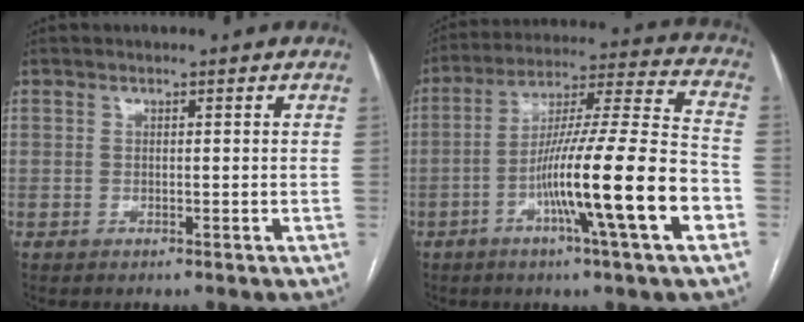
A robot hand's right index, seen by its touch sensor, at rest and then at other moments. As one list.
[{"total": 19.1, "force": [-6.6, -0.3, 17.9], "torque": [-0.291, -0.005, -0.114]}]